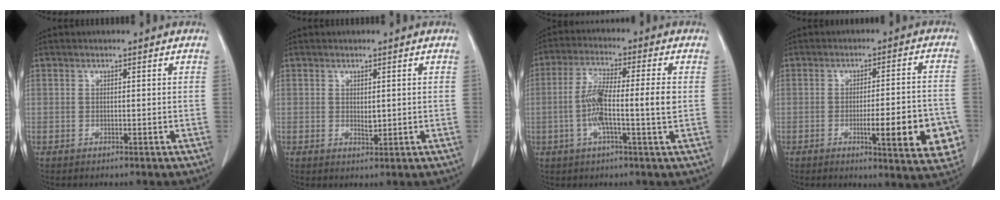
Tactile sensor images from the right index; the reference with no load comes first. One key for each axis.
{"total": 1.4, "fx": 0.2, "fy": 0.7, "fz": 1.2, "tx": -0.020, "ty": -0.006, "tz": 0.008}
{"total": 9.0, "fx": -0.9, "fy": 0.7, "fz": 8.9, "tx": -0.174, "ty": 0.012, "tz": -0.025}
{"total": 12.7, "fx": -4.1, "fy": 2.3, "fz": 11.8, "tx": -0.118, "ty": 0.006, "tz": -0.045}